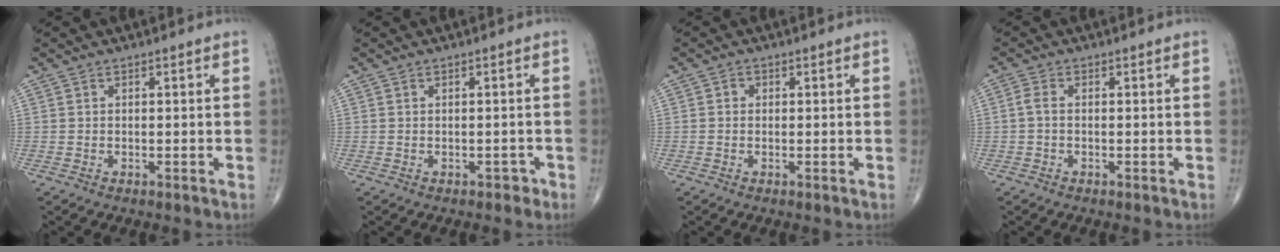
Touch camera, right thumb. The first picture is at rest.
{"total": 0.7, "force": [-0.4, 0.6, 0.2], "torque": [0.003, 0.002, -0.008]}
{"total": 1.1, "force": [0.0, 1.0, 0.4], "torque": [-0.002, 0.003, -0.002]}
{"total": 1.9, "force": [-0.2, 1.1, 1.5], "torque": [-0.033, 0.003, -0.008]}